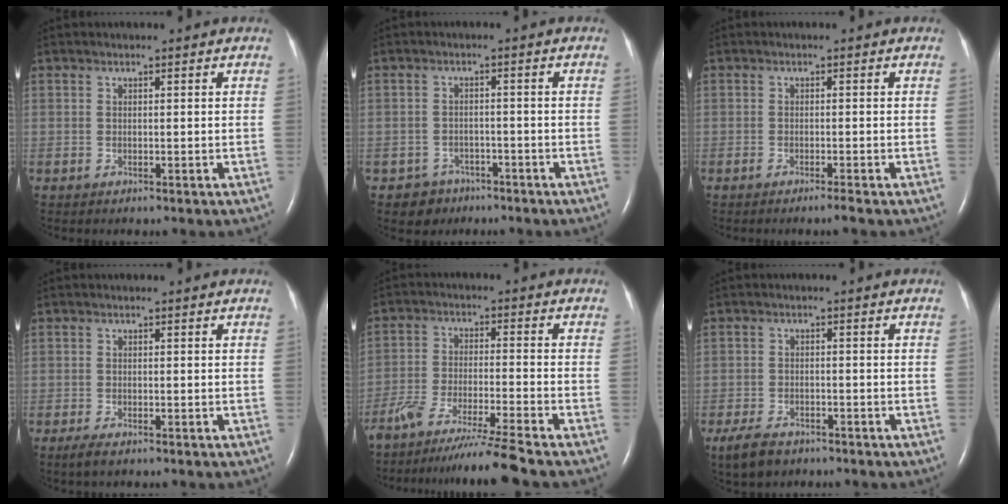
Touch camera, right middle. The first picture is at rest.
{"total": 3.7, "force": [-2.4, 2.7, -0.3], "torque": [-0.001, 0.011, -0.034]}
{"total": 1.2, "force": [-1.0, -0.4, 0.7], "torque": [-0.013, 0.001, -0.019]}
{"total": 1.8, "force": [-1.2, 0.5, 1.2], "torque": [-0.037, -0.006, -0.020]}
{"total": 11.2, "force": [-9.5, -2.3, 5.3], "torque": [-0.084, -0.034, -0.165]}
{"total": 6.0, "force": [-4.4, 2.9, 2.7], "torque": [-0.058, -0.007, -0.069]}